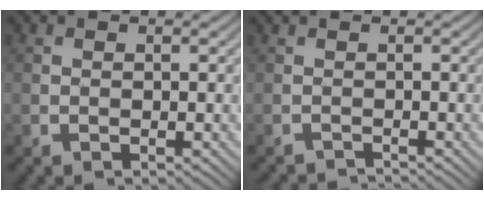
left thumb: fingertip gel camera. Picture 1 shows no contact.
{"total": 1.7, "force": [-1.6, 0.2, 0.4], "torque": [-0.003, -0.009, -0.031]}